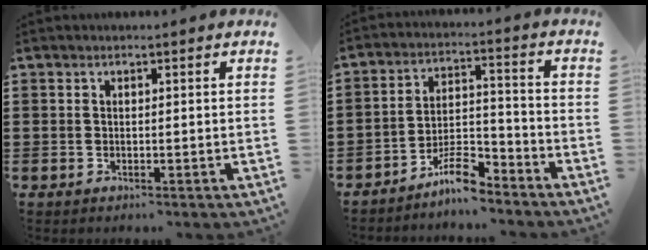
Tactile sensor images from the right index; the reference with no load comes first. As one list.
[{"total": 7.5, "force": [-6.3, 2.1, 3.5], "torque": [-0.061, 0.020, -0.118]}]